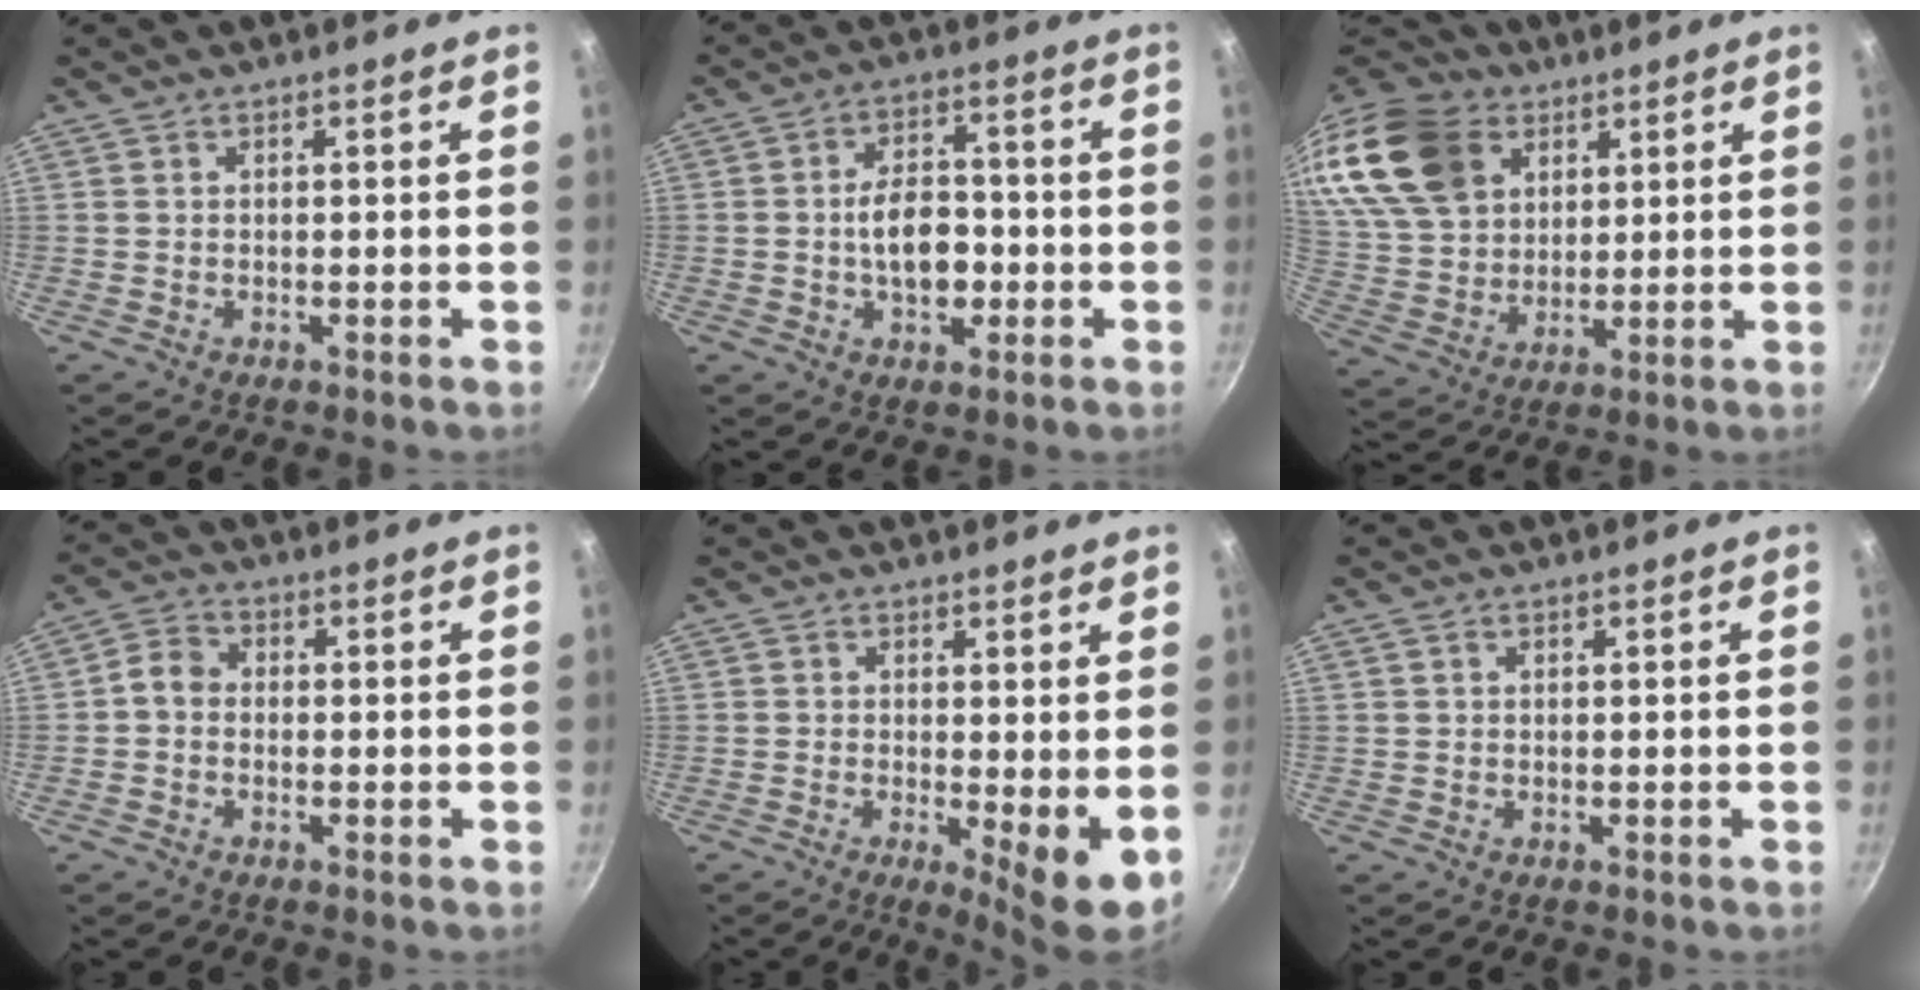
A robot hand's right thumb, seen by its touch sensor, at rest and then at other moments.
{"total": 9.4, "force": [-1.5, 5.9, 7.2], "torque": [-0.087, 0.018, -0.027]}
{"total": 21.3, "force": [10.8, 15.0, 10.6], "torque": [-0.202, -0.019, 0.213]}
{"total": 3.7, "force": [-0.5, 3.0, 2.0], "torque": [-0.032, 0.015, -0.024]}
{"total": 6.2, "force": [0.1, 1.7, 6.0], "torque": [-0.082, -0.019, 0.004]}
{"total": 0.9, "force": [0.5, 0.6, 0.5], "torque": [-0.006, 0.001, 0.008]}